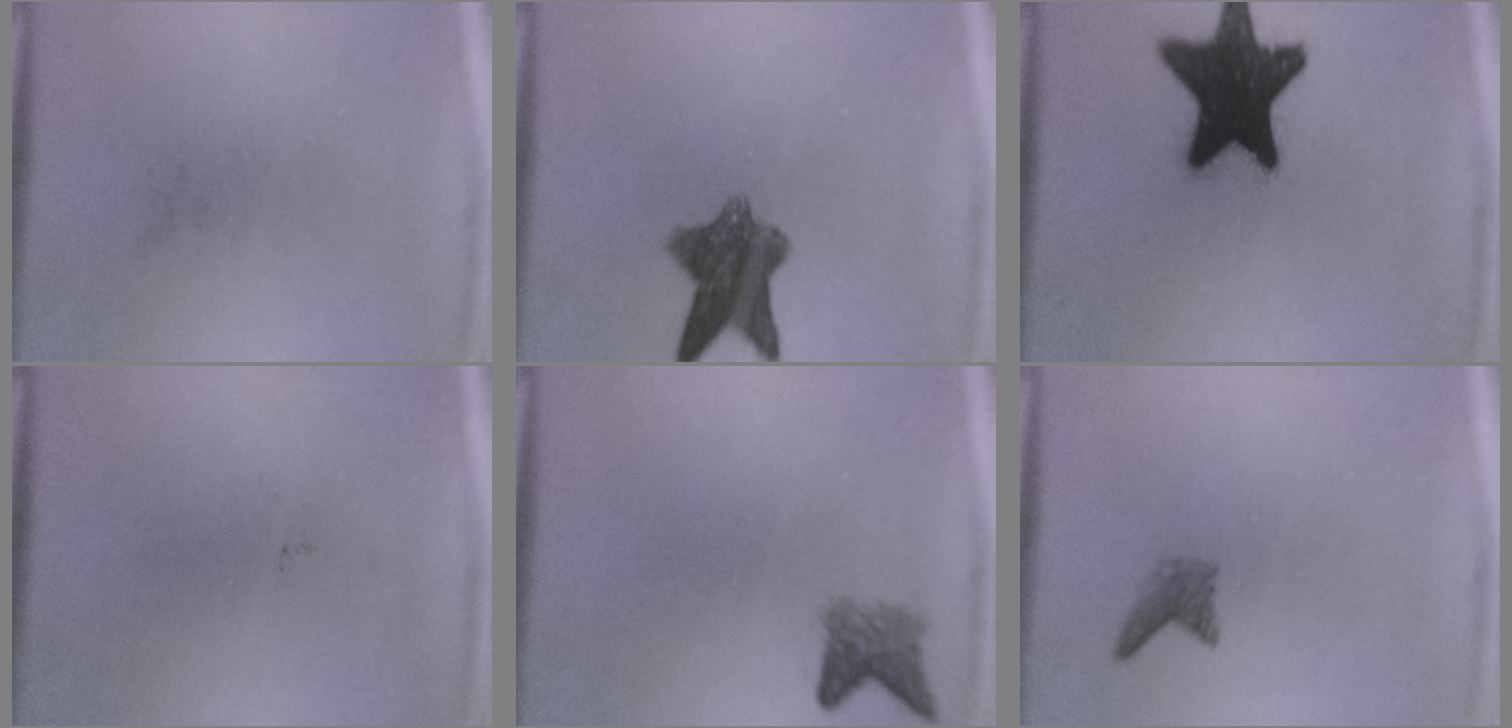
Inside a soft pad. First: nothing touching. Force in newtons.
{"total": 8.6}
{"total": 19.0}
{"total": 0.0}
{"total": 2.8}
{"total": 1.7}